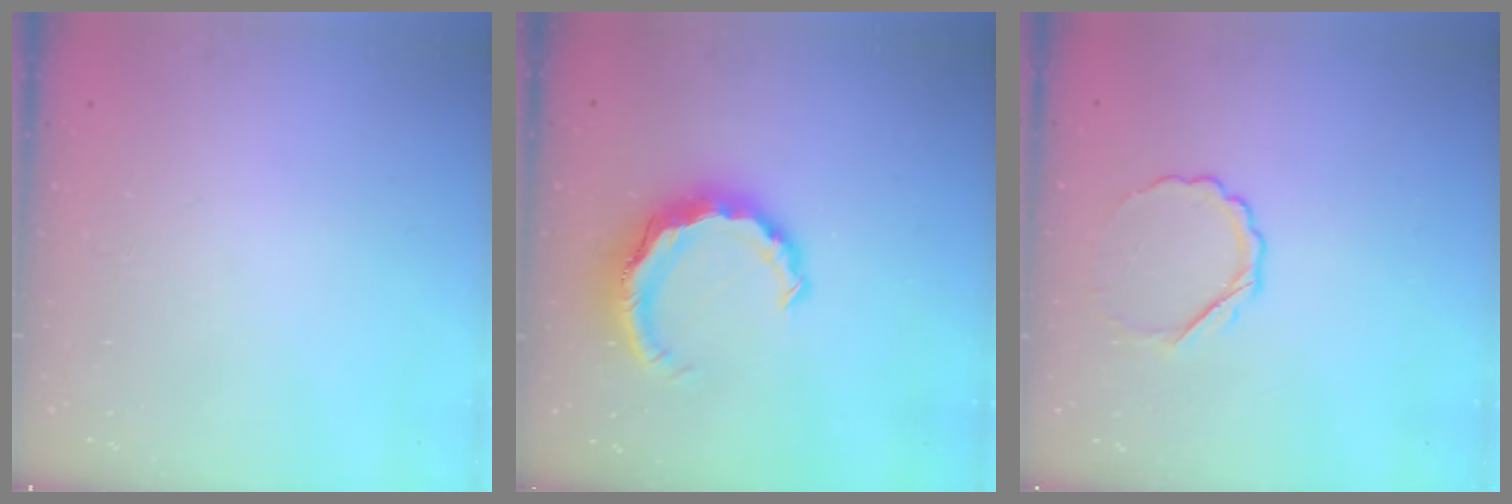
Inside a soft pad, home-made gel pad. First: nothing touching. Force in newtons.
{"total": 8.6, "press": 8.5, "slide": 1.1}
{"total": 4.7, "press": 4.6, "slide": 1.1}